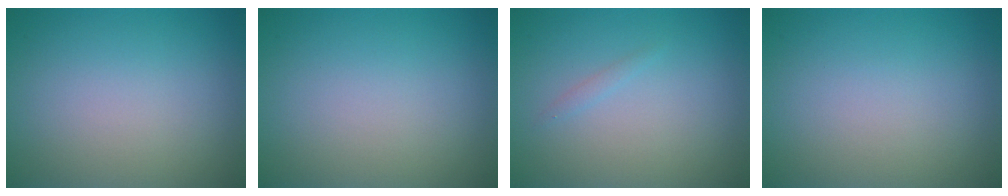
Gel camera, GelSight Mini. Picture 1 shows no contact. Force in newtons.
{"total": 0.0}
{"total": 1.1, "press": 1.1, "slide": 0.2}
{"total": 0.0}